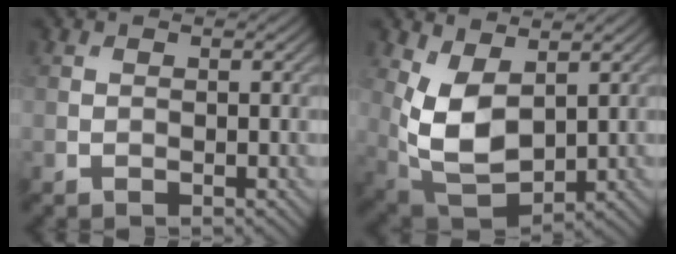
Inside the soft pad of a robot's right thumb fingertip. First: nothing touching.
{"total": 9.1, "force": [2.3, 5.2, 7.2], "torque": [-0.181, -0.008, 0.046]}